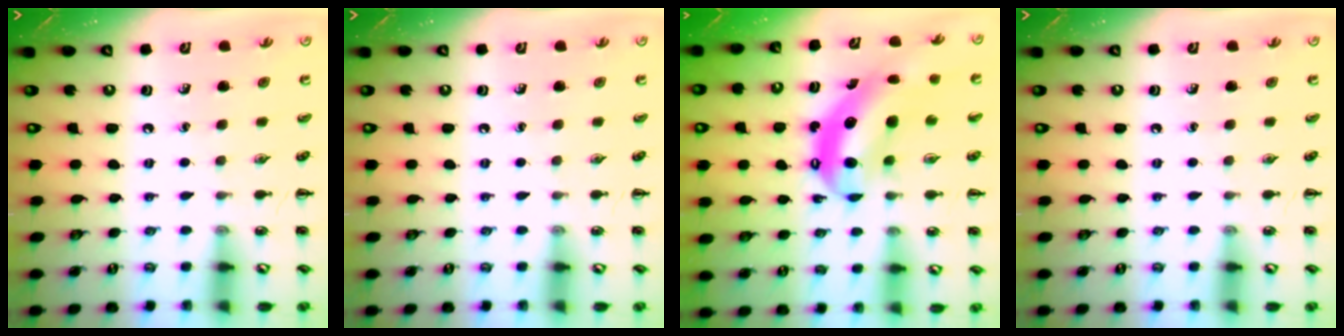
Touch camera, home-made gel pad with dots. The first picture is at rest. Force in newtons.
{"total": 0.0}
{"total": 8.3, "press": 8.1, "slide": 1.9}
{"total": 0.0}